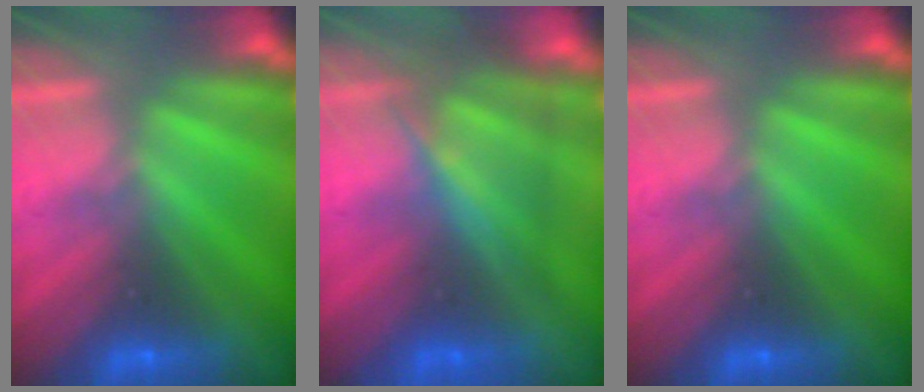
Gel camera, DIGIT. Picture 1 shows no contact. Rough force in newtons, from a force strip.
{"total": 4.8}
{"total": 0.0}